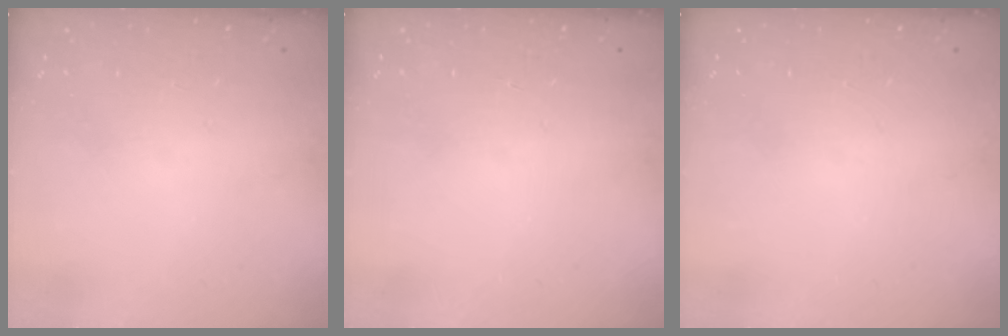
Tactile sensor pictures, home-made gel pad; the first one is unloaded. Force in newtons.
{"total": 0.0}
{"total": 0.0}